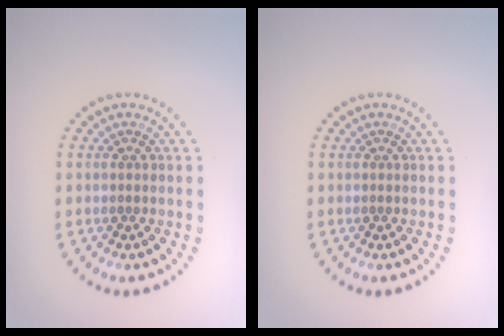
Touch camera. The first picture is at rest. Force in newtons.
{"total": 0.0}